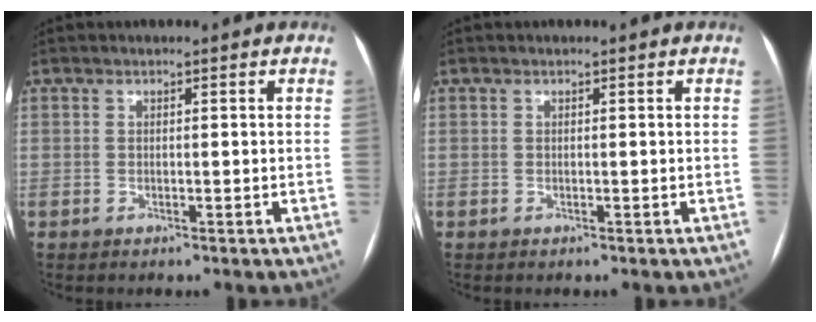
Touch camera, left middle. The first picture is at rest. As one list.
[{"total": 0.0}]